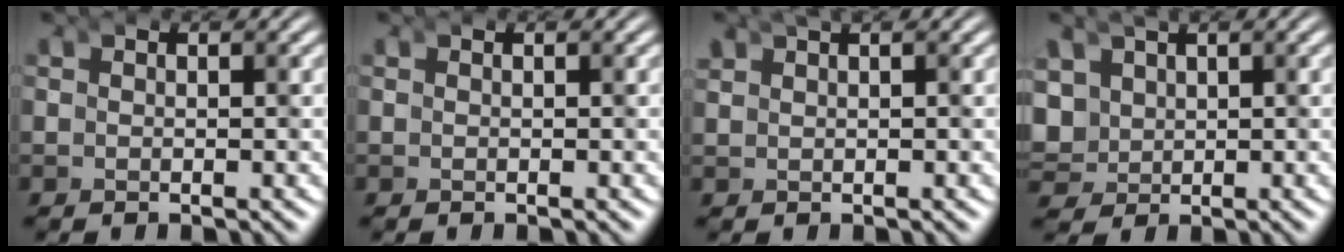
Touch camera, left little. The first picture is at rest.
{"total": 0.0}
{"total": 2.2, "force": [0.9, 1.6, 1.2], "torque": [-0.019, 0.008, 0.011]}
{"total": 4.1, "force": [-0.1, 3.9, 1.2], "torque": [-0.058, -0.026, 0.002]}